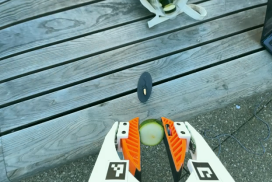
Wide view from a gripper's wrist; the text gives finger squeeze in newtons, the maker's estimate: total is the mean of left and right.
{"total": 10.4, "left": 10.6, "right": 10.2}